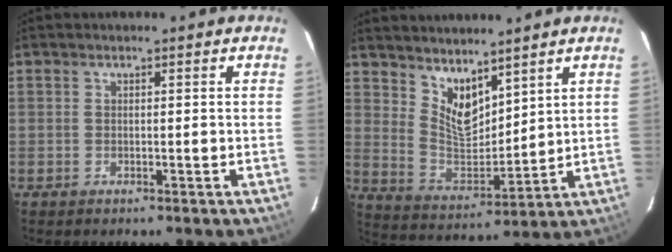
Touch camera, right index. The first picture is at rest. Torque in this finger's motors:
{"motor_torque": [0.01, 0.19, 0.04, 0.02]}